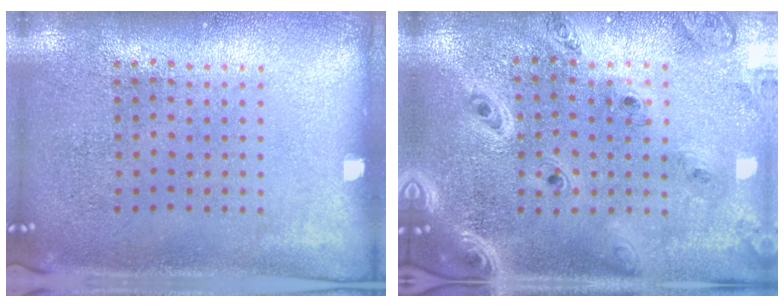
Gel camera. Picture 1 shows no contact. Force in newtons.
{"total": 1.8, "press": 1.7, "slide": 0.4}